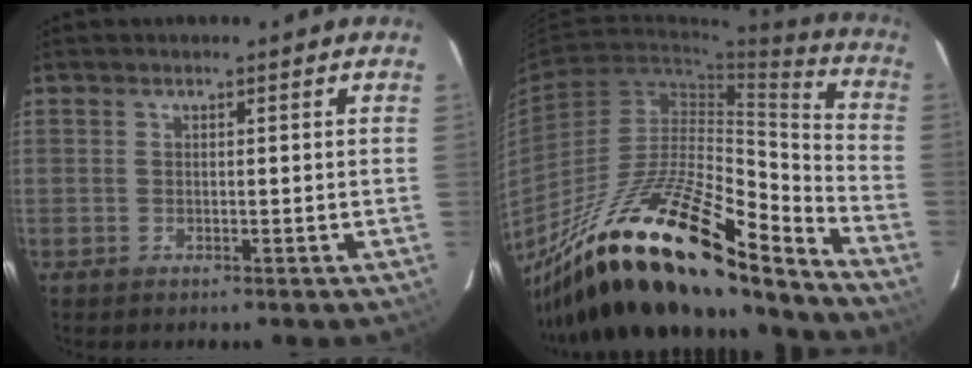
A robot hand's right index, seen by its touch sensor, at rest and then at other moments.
{"total": 27.4, "force": [-19.9, 7.2, 17.3], "torque": [-0.294, -0.029, -0.338]}